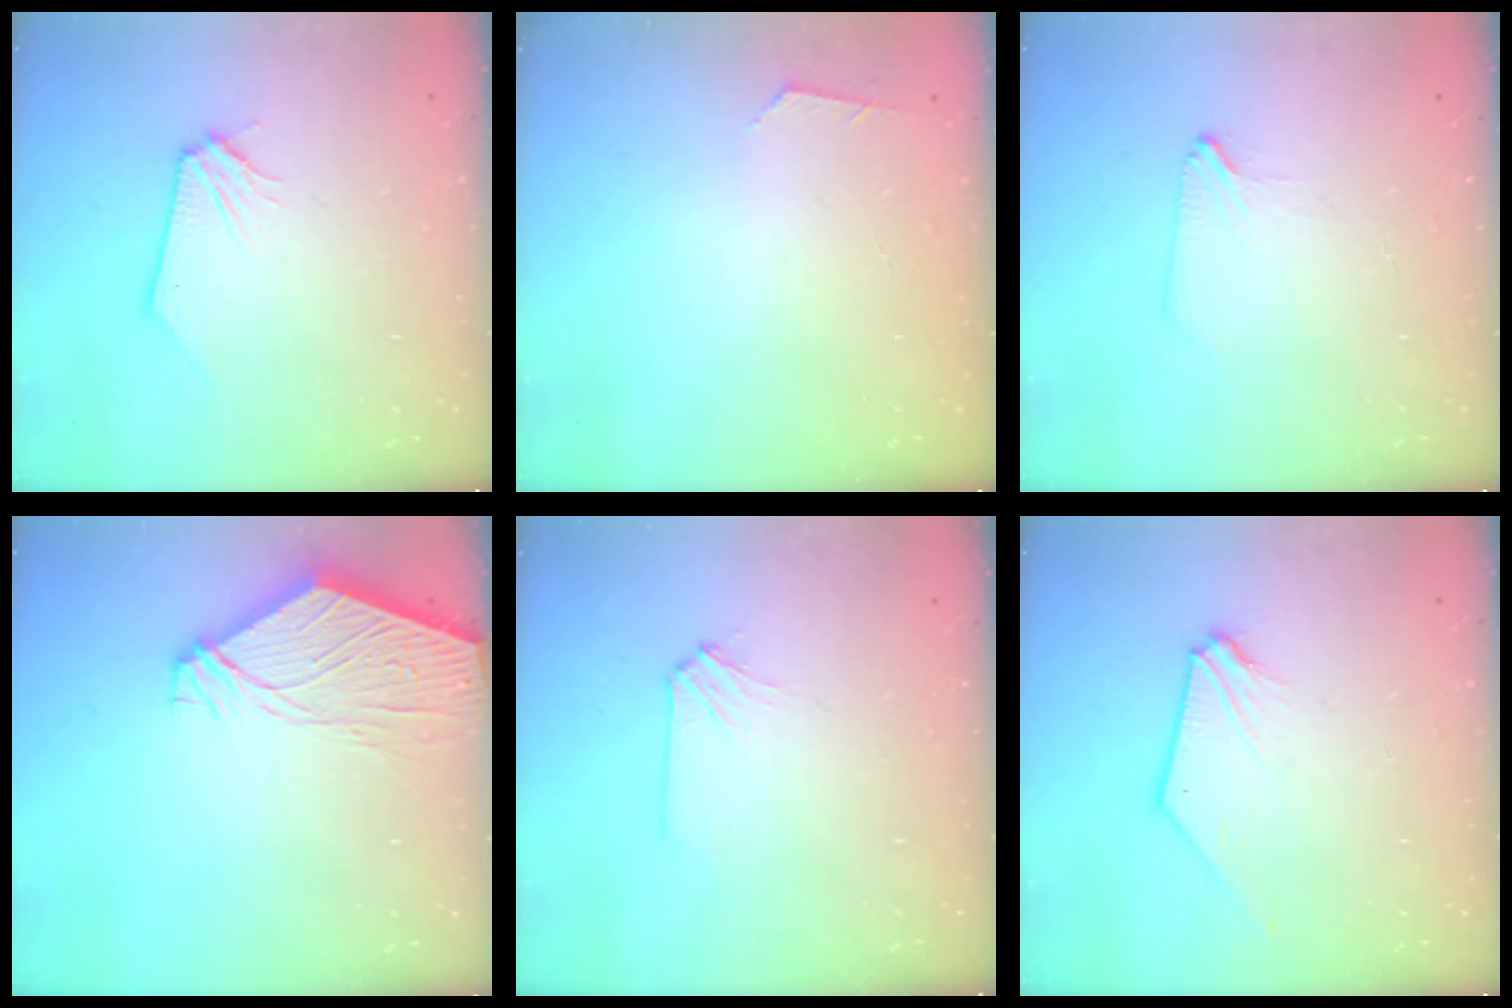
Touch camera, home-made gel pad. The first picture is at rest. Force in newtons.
{"total": 1.7, "press": 1.7, "slide": 0.2}
{"total": 1.3, "press": 1.3, "slide": 0.2}
{"total": 11.1, "press": 11.0, "slide": 1.5}
{"total": 1.7, "press": 1.6, "slide": 0.3}
{"total": 2.1, "press": 2.1, "slide": 0.6}